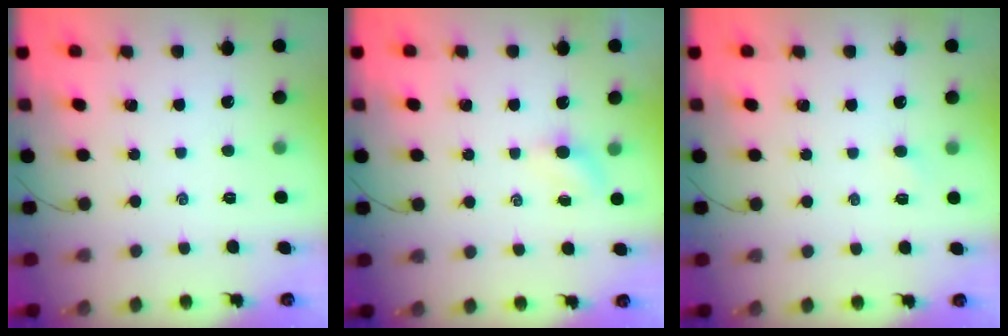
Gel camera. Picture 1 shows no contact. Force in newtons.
{"total": 3.4, "press": 3.2, "slide": 1.1}
{"total": 1.4, "press": 1.3, "slide": 0.4}